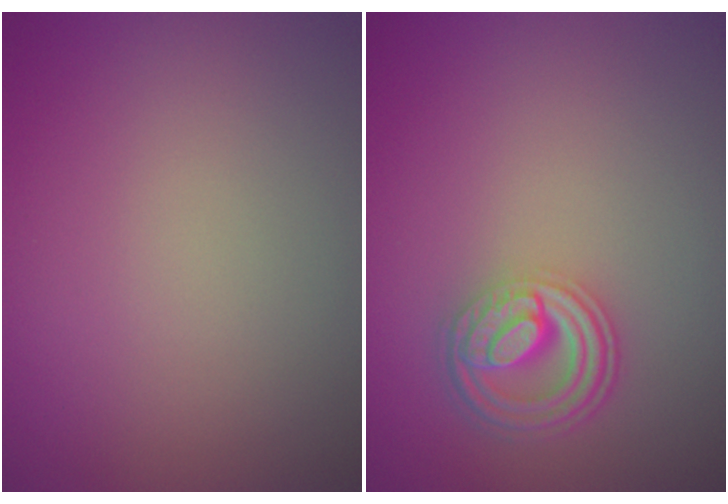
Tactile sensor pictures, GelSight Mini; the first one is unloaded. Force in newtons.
{"total": 4.5, "press": 3.4, "slide": 3.0}